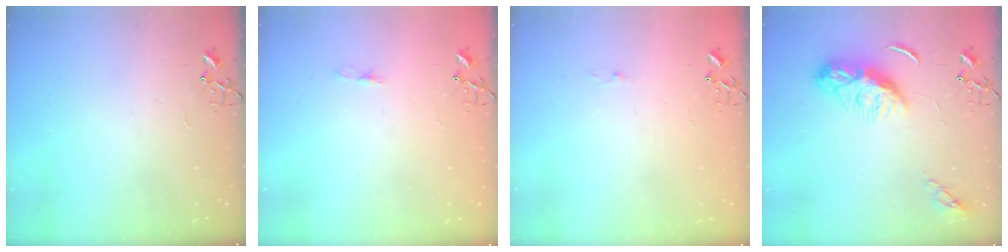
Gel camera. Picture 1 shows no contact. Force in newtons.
{"total": 5.8, "press": 5.8, "slide": 0.5}
{"total": 2.6, "press": 2.6, "slide": 0.4}
{"total": 9.5, "press": 9.5, "slide": 0.5}